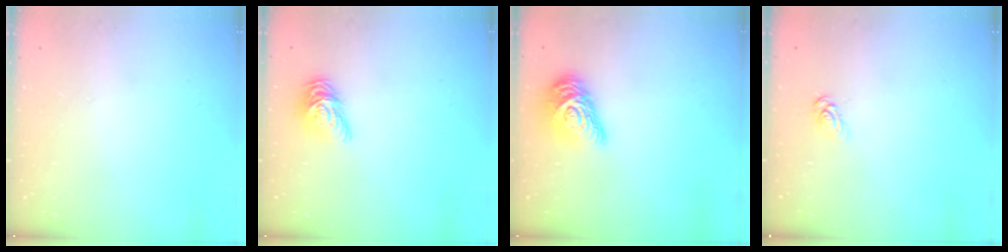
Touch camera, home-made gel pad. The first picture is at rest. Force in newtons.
{"total": 10.7, "press": 10.7, "slide": 0.6}
{"total": 13.3, "press": 13.3, "slide": 0.9}
{"total": 3.0, "press": 3.0, "slide": 0.2}